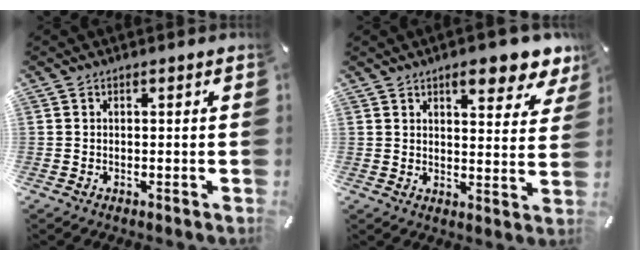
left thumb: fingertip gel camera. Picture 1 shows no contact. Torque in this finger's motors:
{"motor_torque": [0.71, -0.50, 0.28, -0.06, 0.12]}